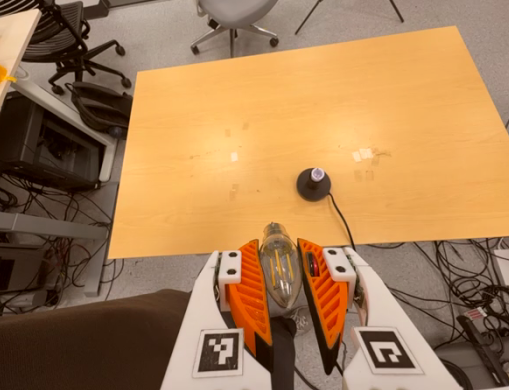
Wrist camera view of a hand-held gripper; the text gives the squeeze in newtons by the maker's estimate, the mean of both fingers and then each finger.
{"total": 14.2, "left": 16.0, "right": 12.5}